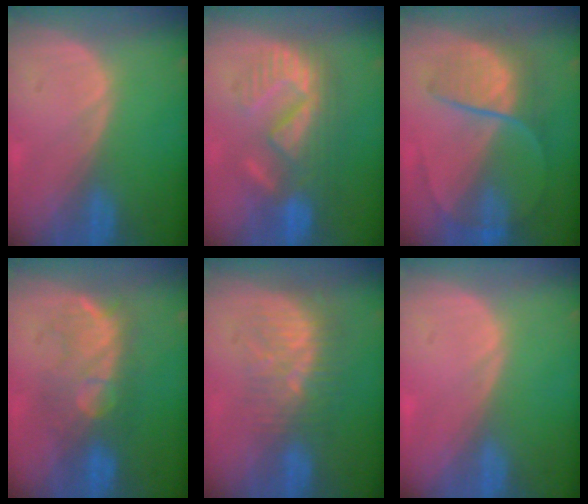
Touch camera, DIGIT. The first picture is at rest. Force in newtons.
{"total": 9.1, "press": 8.9, "slide": 1.9}
{"total": 7.6, "press": 7.0, "slide": 2.9}
{"total": 8.0, "press": 7.9, "slide": 0.7}
{"total": 8.9, "press": 7.6, "slide": 4.7}
{"total": 0.5, "press": 0.0, "slide": 0.5}